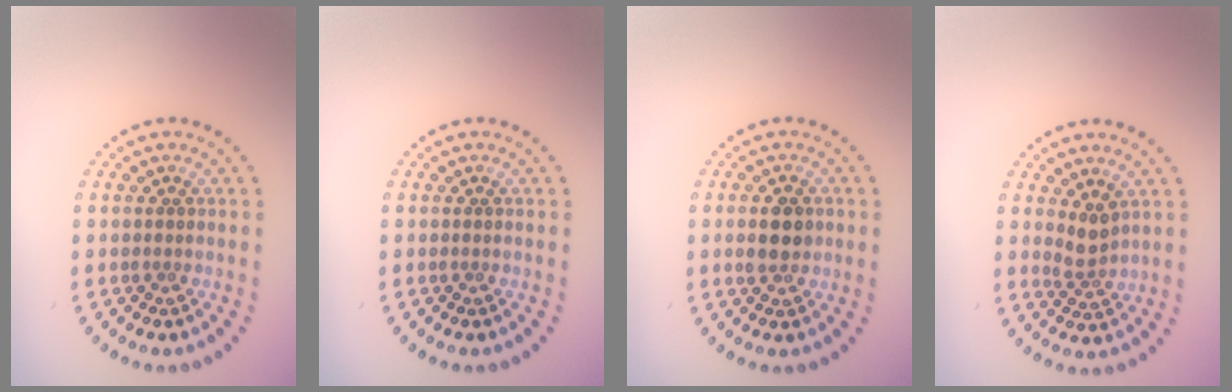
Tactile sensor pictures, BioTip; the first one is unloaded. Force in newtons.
{"total": 0.0}
{"total": 2.8, "press": 2.8, "slide": 0.2}
{"total": 2.1, "press": 1.6, "slide": 1.3}